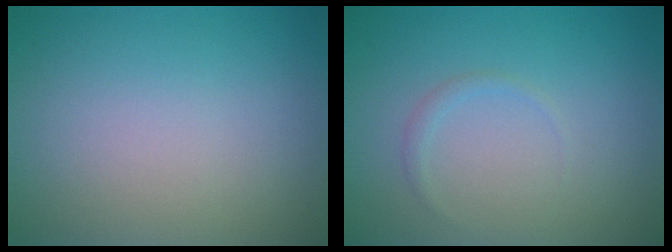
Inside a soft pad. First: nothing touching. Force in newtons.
{"total": 0.7, "press": 0.7, "slide": 0.1}